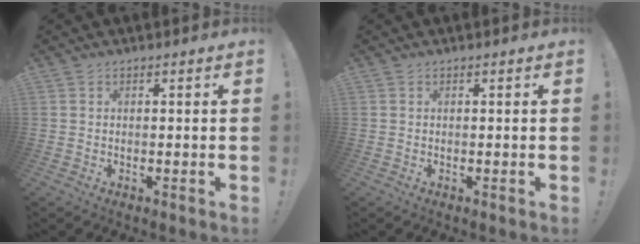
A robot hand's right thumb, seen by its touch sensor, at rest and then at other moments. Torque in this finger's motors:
{"motor_torque": [-0.01, 0.00, 0.00, 0.00, 0.00]}